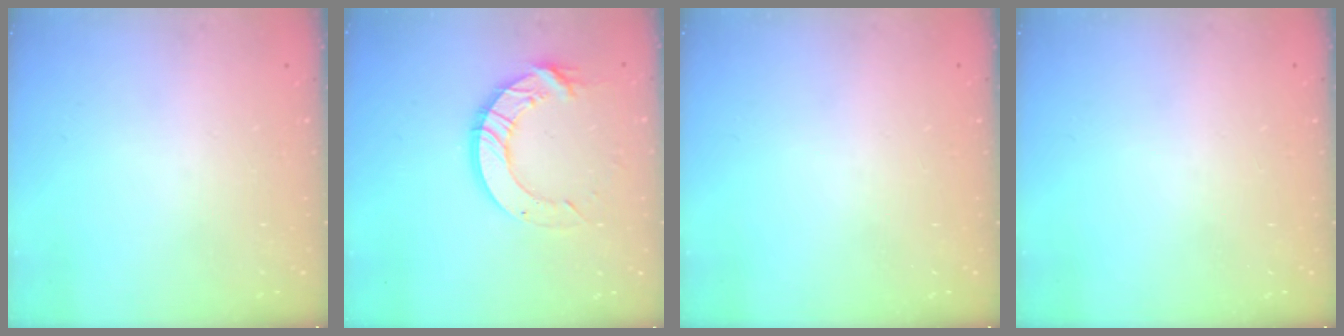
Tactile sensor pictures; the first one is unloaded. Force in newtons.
{"total": 11.6, "press": 11.6, "slide": 1.2}
{"total": 0.0}
{"total": 0.0}